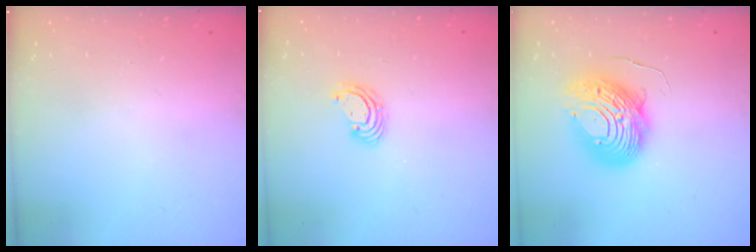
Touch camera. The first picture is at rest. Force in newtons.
{"total": 4.6, "press": 4.6, "slide": 0.2}
{"total": 13.2, "press": 13.1, "slide": 1.5}